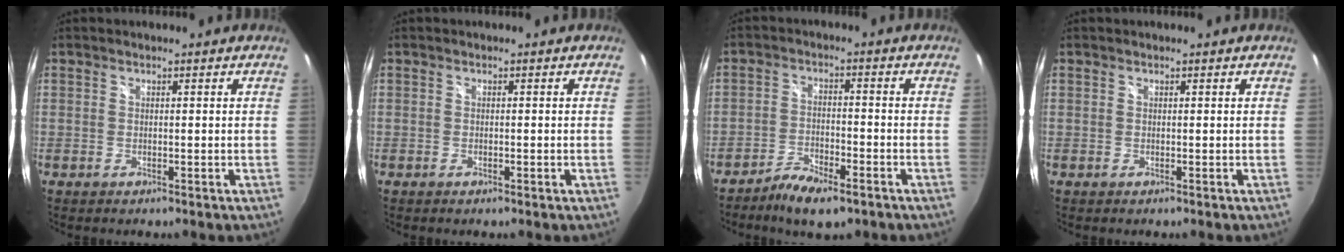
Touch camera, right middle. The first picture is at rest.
{"total": 0.7, "force": [-0.4, 0.1, 0.6], "torque": [-0.008, 0.001, -0.008]}
{"total": 7.4, "force": [-5.3, 2.3, 4.6], "torque": [-0.108, -0.010, -0.099]}
{"total": 0.0}